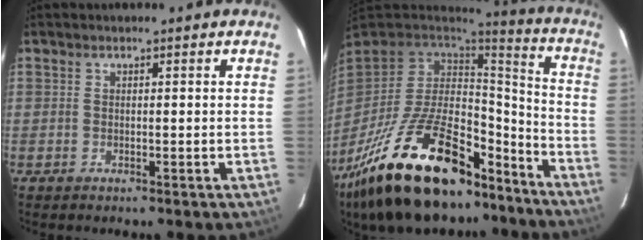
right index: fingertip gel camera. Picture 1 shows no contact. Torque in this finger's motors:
{"motor_torque": [1.45, -0.69, 1.06, 0.21]}